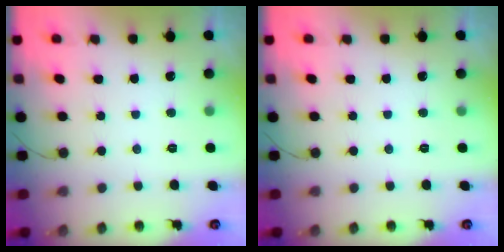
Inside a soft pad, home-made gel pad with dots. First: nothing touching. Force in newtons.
{"total": 0.0}